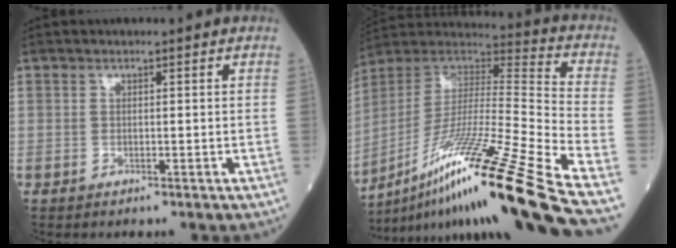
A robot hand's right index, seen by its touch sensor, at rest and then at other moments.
{"total": 28.9, "force": [-19.1, -1.9, 21.6], "torque": [-0.344, -0.027, -0.342]}